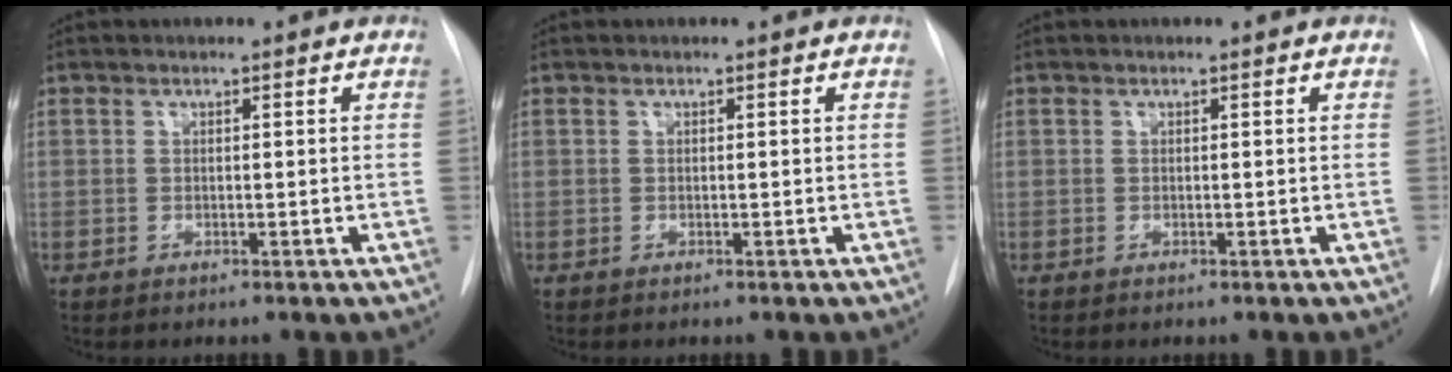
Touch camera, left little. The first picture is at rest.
{"total": 0.0}
{"total": 0.0}